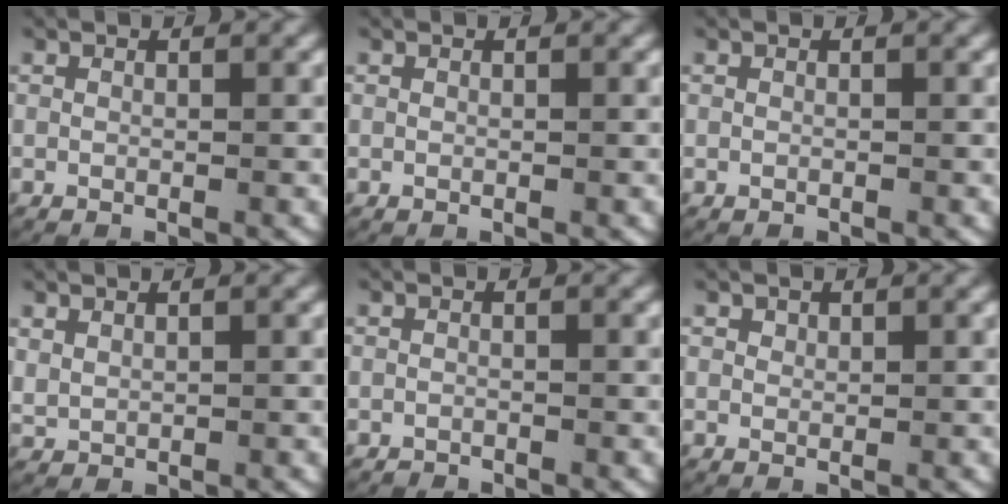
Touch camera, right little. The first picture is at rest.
{"total": 0.0}
{"total": 0.0}
{"total": 1.7, "force": [1.0, 1.3, 0.5], "torque": [-0.017, 0.002, 0.024]}
{"total": 0.6, "force": [-0.6, 0.0, -0.1], "torque": [-0.001, -0.005, -0.010]}
{"total": 0.7, "force": [0.5, 0.5, 0.2], "torque": [-0.007, -0.001, 0.013]}